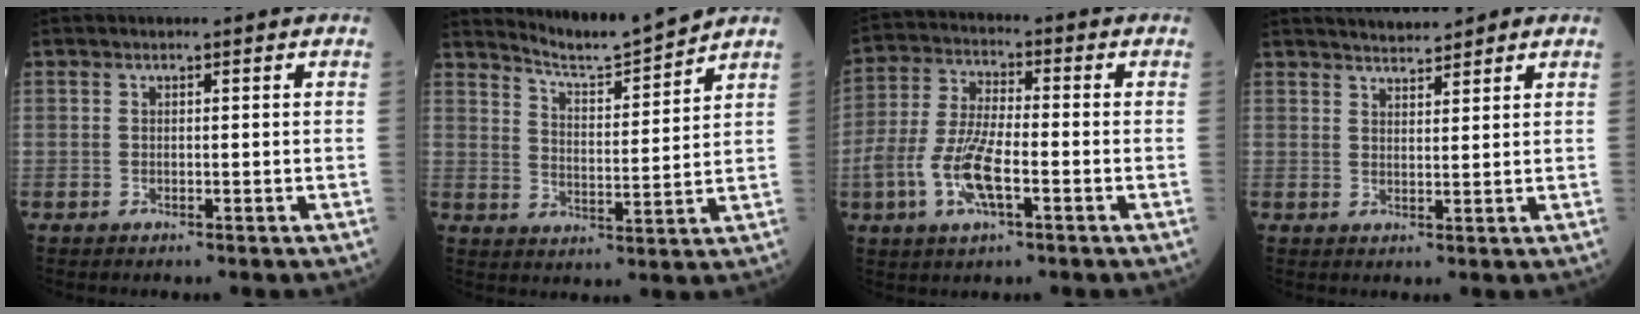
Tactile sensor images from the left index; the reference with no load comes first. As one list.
[{"total": 7.5, "force": [7.4, -1.2, 0.6], "torque": [-0.026, -0.017, 0.133]}, {"total": 9.7, "force": [-3.4, 3.2, 8.5], "torque": [-0.188, -0.004, -0.067]}, {"total": 4.5, "force": [4.1, 1.0, 1.5], "torque": [-0.023, 0.014, 0.063]}]